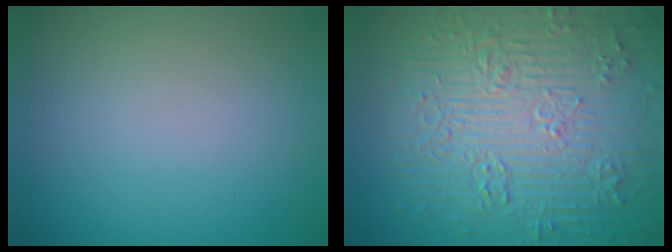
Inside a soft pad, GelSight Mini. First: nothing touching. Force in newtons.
{"total": 11.2, "press": 7.4, "slide": 8.4}